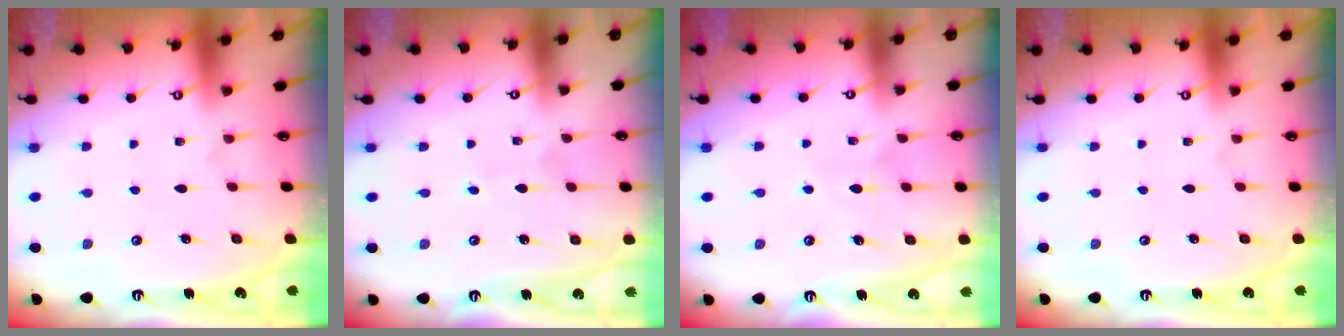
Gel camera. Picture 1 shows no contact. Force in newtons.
{"total": 2.2, "press": 2.1, "slide": 0.2}
{"total": 6.8, "press": 6.8, "slide": 0.4}
{"total": 0.0}